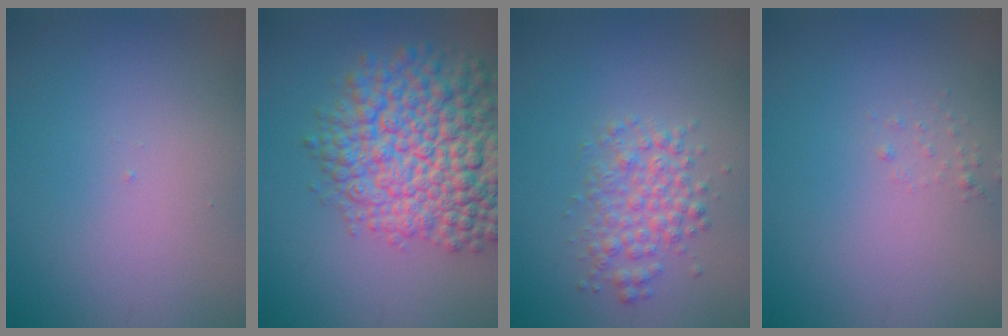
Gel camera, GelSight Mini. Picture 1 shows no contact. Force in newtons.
{"total": 10.3, "press": 10.3, "slide": 0.4}
{"total": 3.0, "press": 3.0, "slide": 0.1}
{"total": 0.6, "press": 0.6, "slide": 0.1}